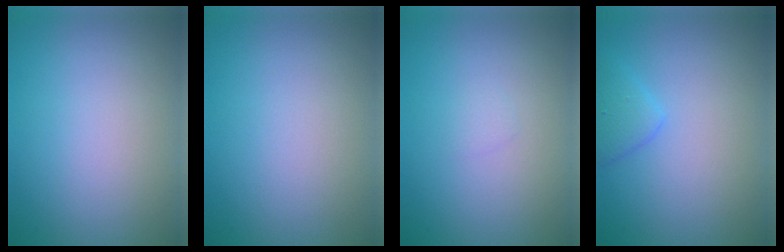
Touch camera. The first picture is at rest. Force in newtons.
{"total": 0.0}
{"total": 0.5, "press": 0.5, "slide": 0.0}
{"total": 1.7, "press": 1.7, "slide": 0.1}